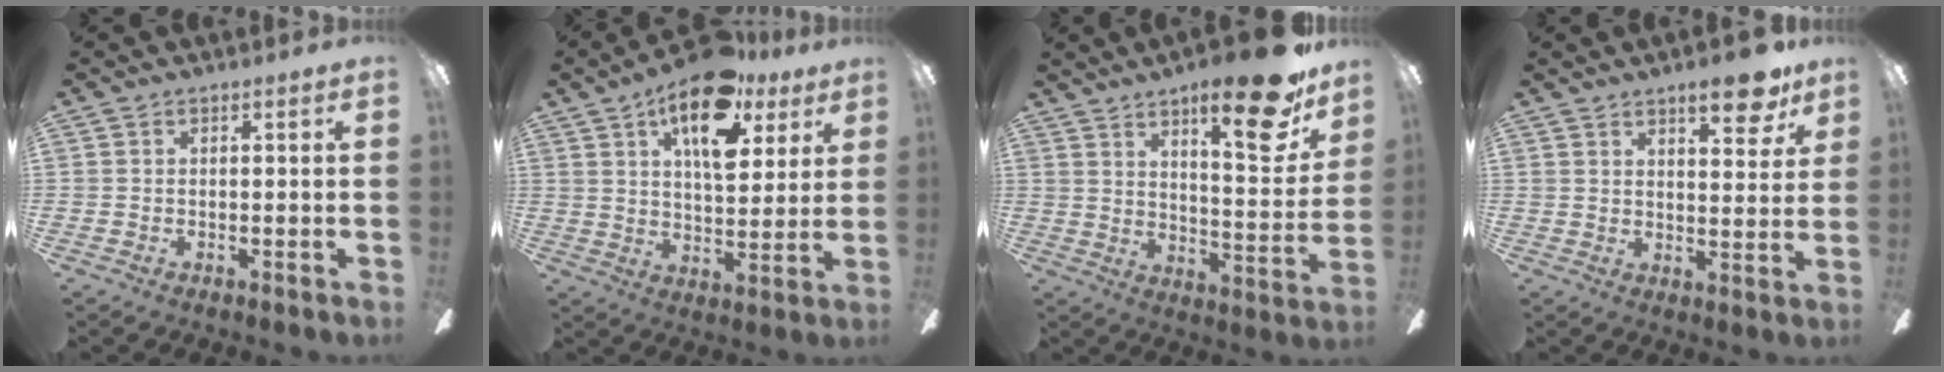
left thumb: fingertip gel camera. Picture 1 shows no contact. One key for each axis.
{"total": 17.1, "fx": 9.5, "fy": 7.7, "fz": 11.9, "tx": -0.182, "ty": -0.031, "tz": 0.157}
{"total": 18.8, "fx": 12.4, "fy": 5.4, "fz": 13.0, "tx": -0.181, "ty": -0.077, "tz": 0.192}
{"total": 9.9, "fx": 6.8, "fy": 3.0, "fz": 6.5, "tx": -0.078, "ty": -0.035, "tz": 0.109}